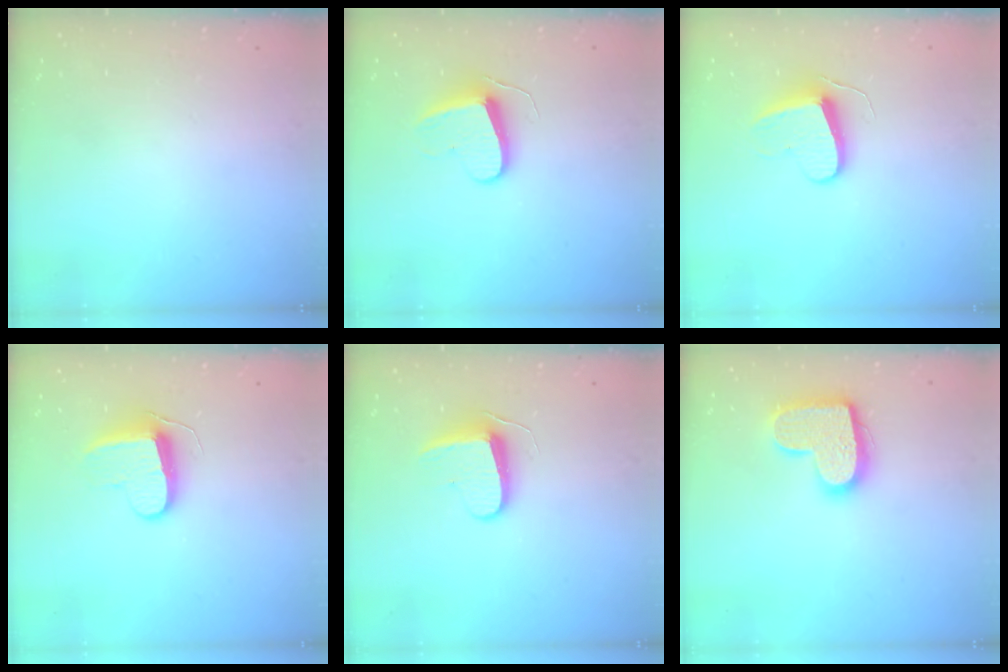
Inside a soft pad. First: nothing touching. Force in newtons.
{"total": 9.4, "press": 9.4, "slide": 0.9}
{"total": 9.4, "press": 9.4, "slide": 0.9}
{"total": 9.6, "press": 9.6, "slide": 0.3}
{"total": 8.7, "press": 8.6, "slide": 0.5}
{"total": 15.6, "press": 15.6, "slide": 0.8}